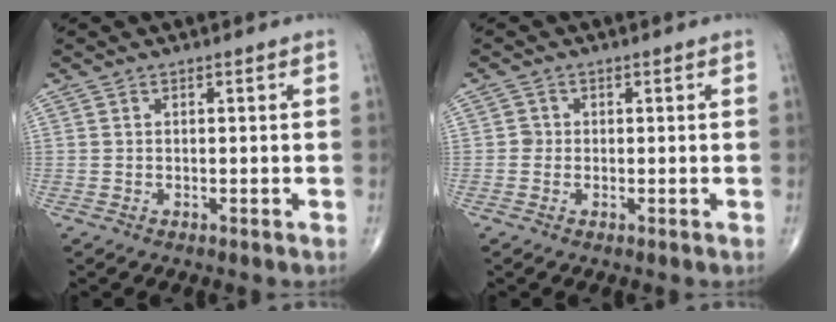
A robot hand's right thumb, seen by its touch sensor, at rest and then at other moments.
{"total": 1.3, "force": [-0.2, 1.3, 0.3], "torque": [0.004, 0.005, -0.006]}